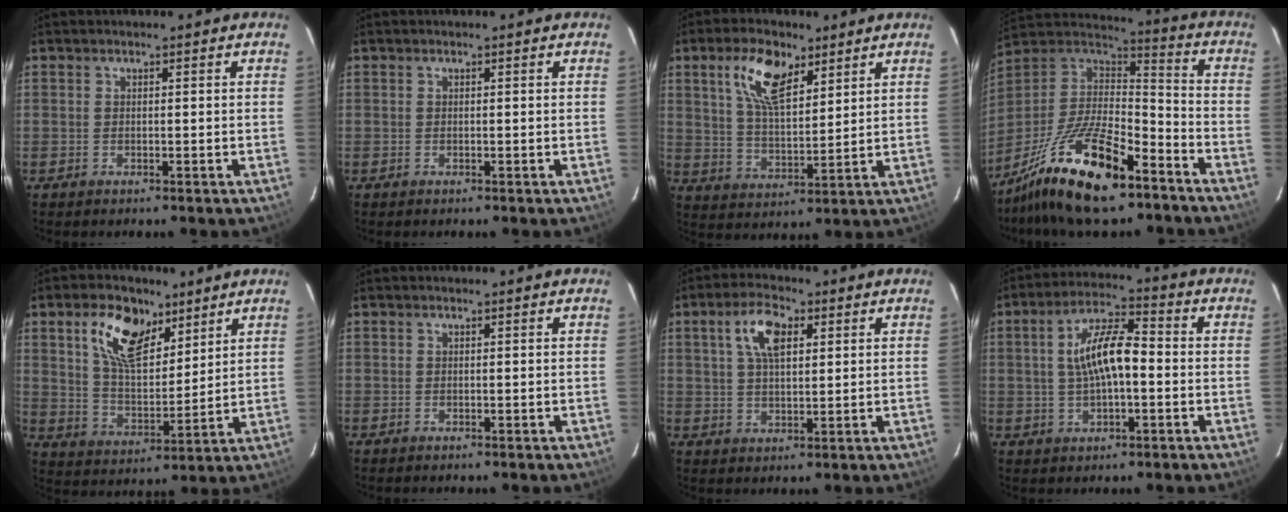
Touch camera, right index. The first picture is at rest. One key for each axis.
{"total": 0.0}
{"total": 10.6, "fx": 5.7, "fy": 4.9, "fz": 7.5, "tx": -0.141, "ty": 0.015, "tz": 0.110}
{"total": 22.0, "fx": -14.4, "fy": 7.3, "fz": 14.9, "tx": -0.300, "ty": -0.020, "tz": -0.255}
{"total": 12.8, "fx": 7.1, "fy": 6.6, "fz": 8.3, "tx": -0.153, "ty": 0.016, "tz": 0.132}
{"total": 0.0}
{"total": 7.4, "fx": 2.8, "fy": 3.5, "fz": 6.0, "tx": -0.112, "ty": 0.016, "tz": 0.052}
{"total": 9.8, "fx": -0.2, "fy": 3.5, "fz": 9.2, "tx": -0.174, "ty": 0.017, "tz": 0.000}